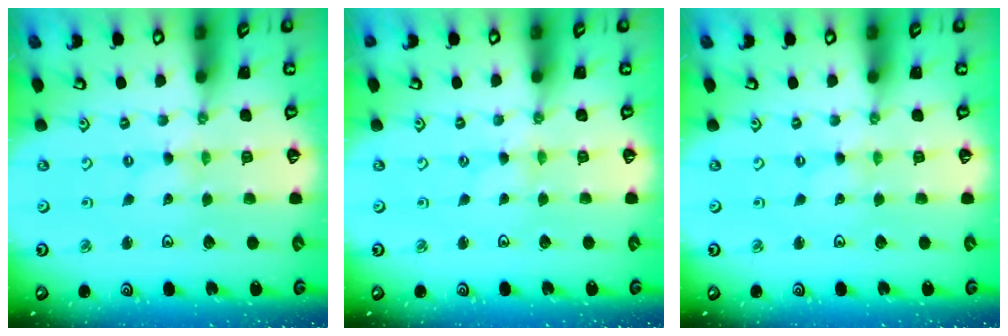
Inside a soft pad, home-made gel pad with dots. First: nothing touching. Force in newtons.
{"total": 0.0}
{"total": 0.0}